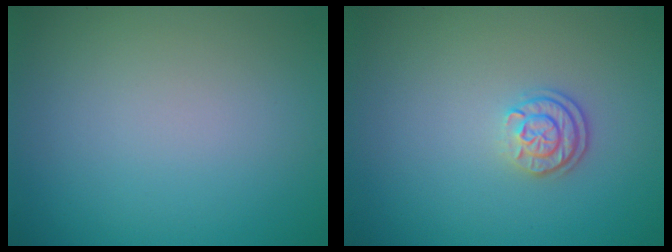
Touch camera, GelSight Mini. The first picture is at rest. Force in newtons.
{"total": 2.2, "press": 1.8, "slide": 1.3}